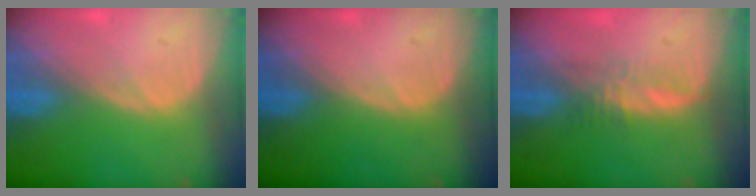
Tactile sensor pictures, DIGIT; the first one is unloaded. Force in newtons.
{"total": 0.0}
{"total": 2.3, "press": 2.2, "slide": 0.6}